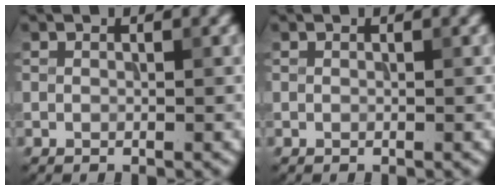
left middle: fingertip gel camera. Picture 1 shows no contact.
{"total": 0.0}